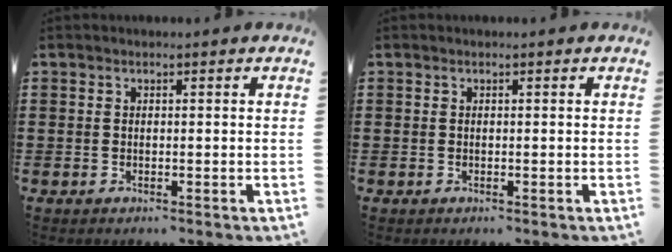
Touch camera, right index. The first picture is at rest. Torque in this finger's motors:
{"motor_torque": [0.04, 0.06, 0.00, 0.00]}